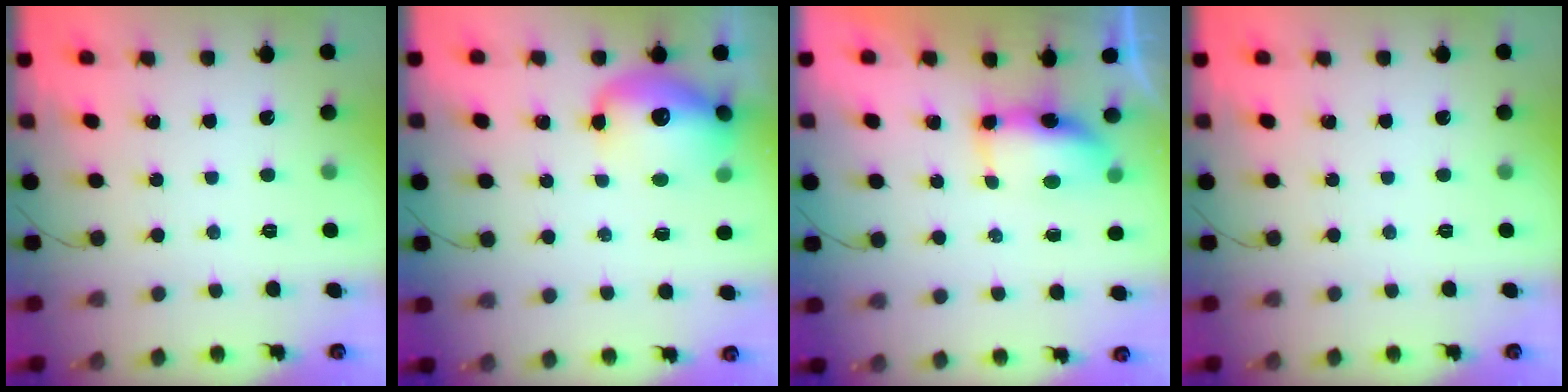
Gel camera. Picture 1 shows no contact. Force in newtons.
{"total": 13.9, "press": 13.6, "slide": 3.2}
{"total": 8.1, "press": 7.3, "slide": 3.6}
{"total": 0.0}